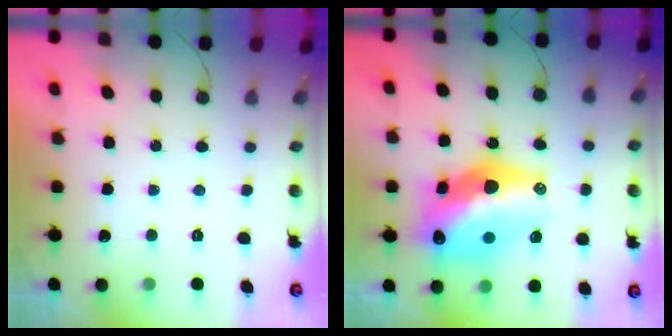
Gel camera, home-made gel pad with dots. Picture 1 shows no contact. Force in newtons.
{"total": 20.1, "press": 20.0, "slide": 1.9}